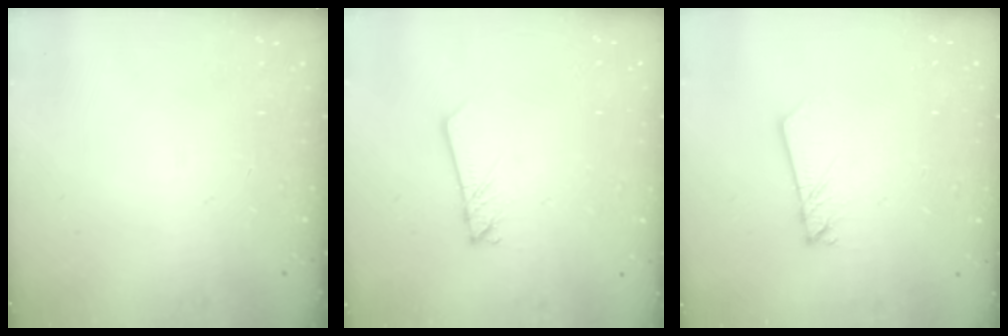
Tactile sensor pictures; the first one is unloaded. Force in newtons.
{"total": 1.9, "press": 1.9, "slide": 0.2}
{"total": 2.2, "press": 2.1, "slide": 0.3}